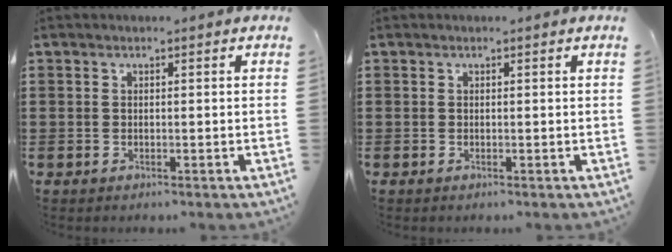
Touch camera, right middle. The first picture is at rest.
{"total": 0.0}